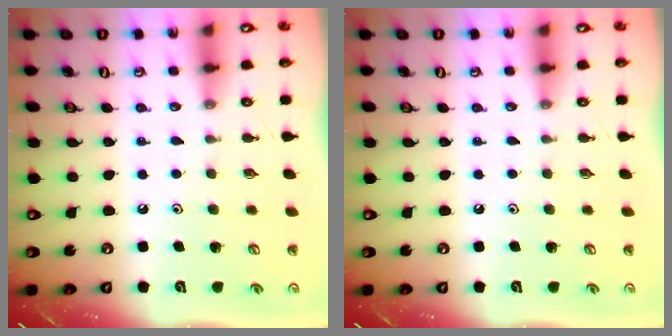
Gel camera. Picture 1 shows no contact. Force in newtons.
{"total": 0.0}